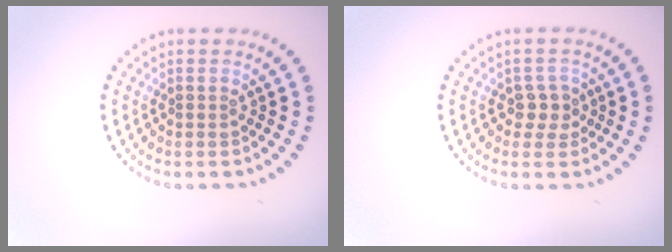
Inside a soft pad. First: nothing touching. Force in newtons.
{"total": 1.8, "press": 1.6, "slide": 0.7}